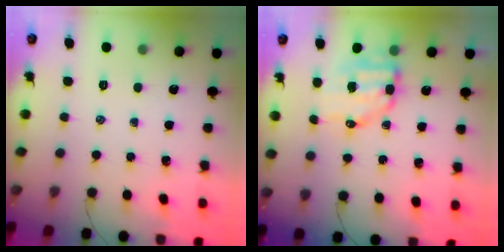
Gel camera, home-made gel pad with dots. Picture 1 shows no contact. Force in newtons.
{"total": 9.0, "press": 8.9, "slide": 1.4}